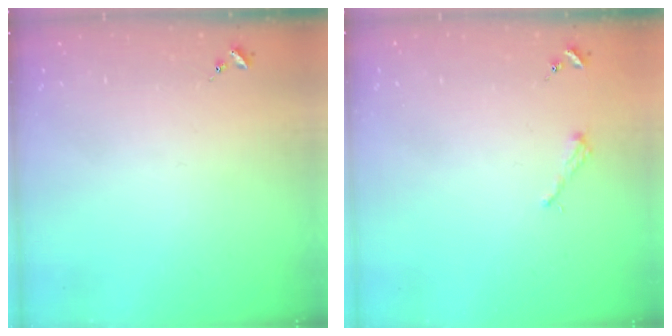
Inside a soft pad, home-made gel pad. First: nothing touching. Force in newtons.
{"total": 2.2, "press": 2.2, "slide": 0.3}